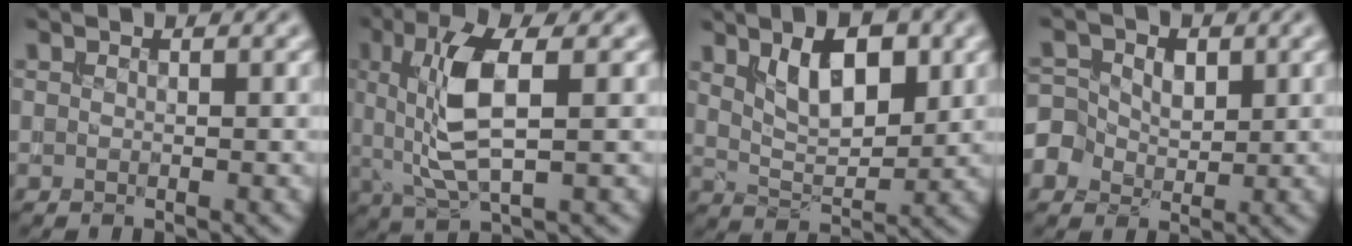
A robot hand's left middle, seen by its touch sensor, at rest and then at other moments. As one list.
[{"total": 6.8, "force": [1.0, 2.2, 6.4], "torque": [-0.136, 0.000, 0.021]}, {"total": 5.8, "force": [2.1, 2.7, 4.6], "torque": [-0.083, 0.002, 0.038]}, {"total": 4.8, "force": [0.4, 4.0, 2.7], "torque": [-0.047, 0.019, -0.009]}]